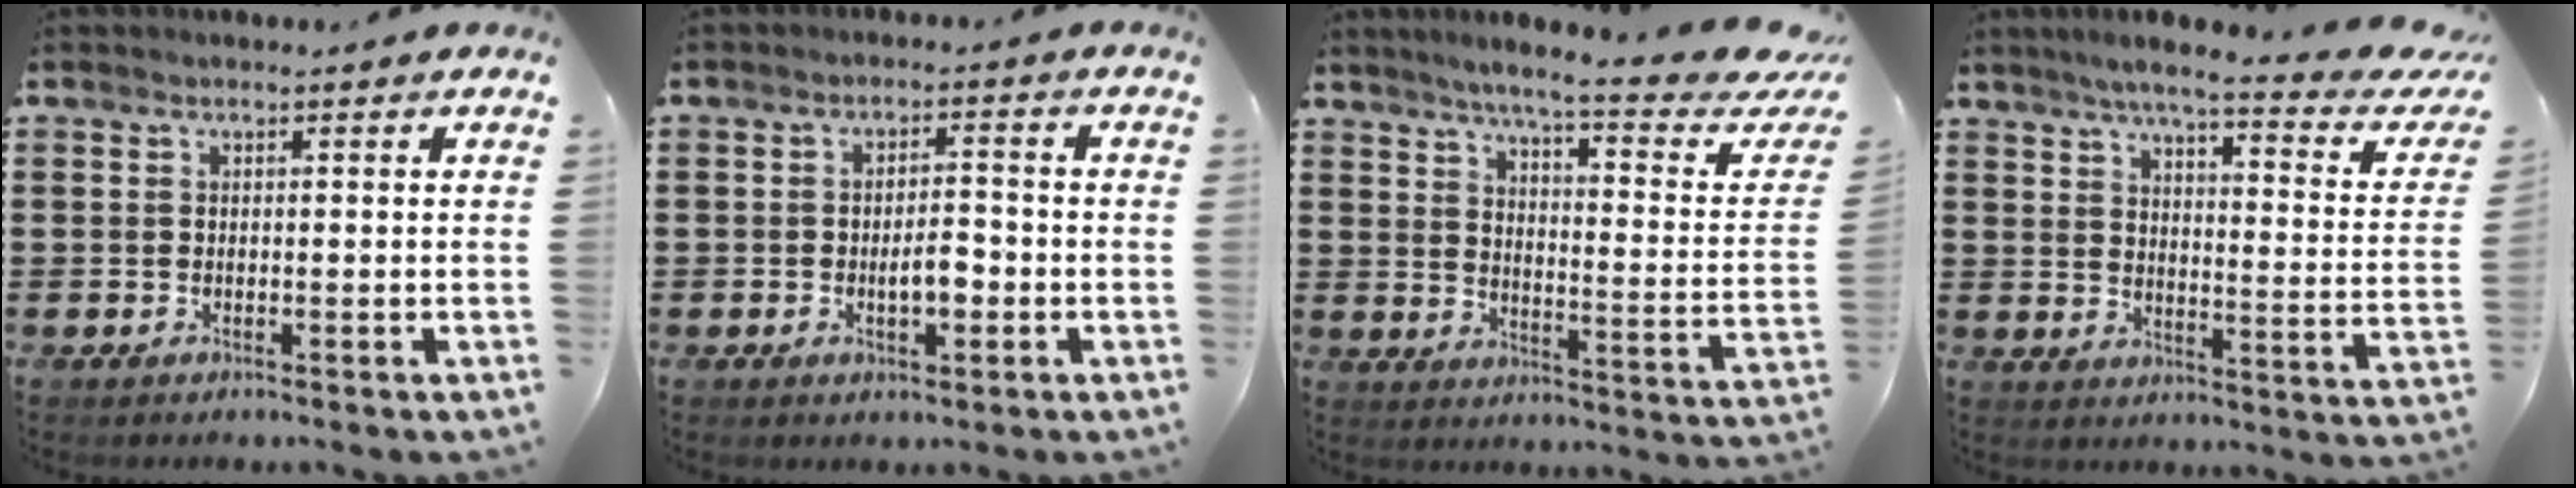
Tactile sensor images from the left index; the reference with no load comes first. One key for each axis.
{"total": 4.2, "fx": -1.0, "fy": 1.8, "fz": 3.7, "tx": -0.059, "ty": 0.003, "tz": -0.023}
{"total": 6.2, "fx": 4.7, "fy": -0.6, "fz": 4.0, "tx": -0.081, "ty": -0.045, "tz": 0.071}
{"total": 6.1, "fx": 4.6, "fy": -0.1, "fz": 4.0, "tx": -0.081, "ty": -0.038, "tz": 0.069}